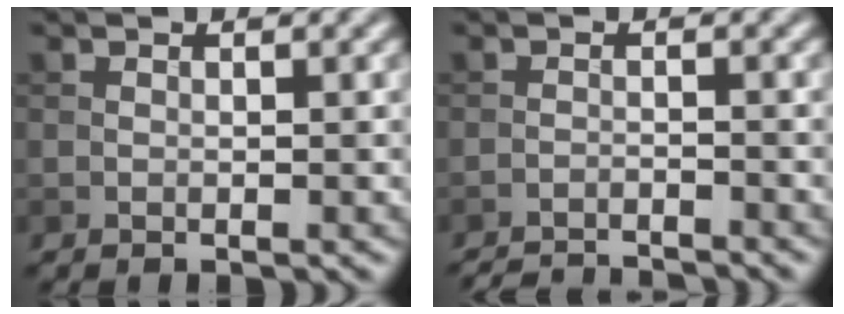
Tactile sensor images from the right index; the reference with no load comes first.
{"total": 5.4, "force": [-5.2, 0.6, 1.2], "torque": [-0.023, -0.015, -0.081]}